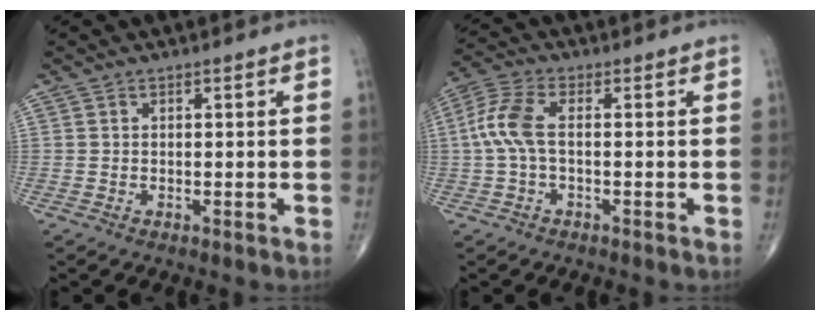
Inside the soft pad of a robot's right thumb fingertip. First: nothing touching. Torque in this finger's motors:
{"motor_torque": [-0.18, 0.60, 0.82, -0.07, 0.26]}